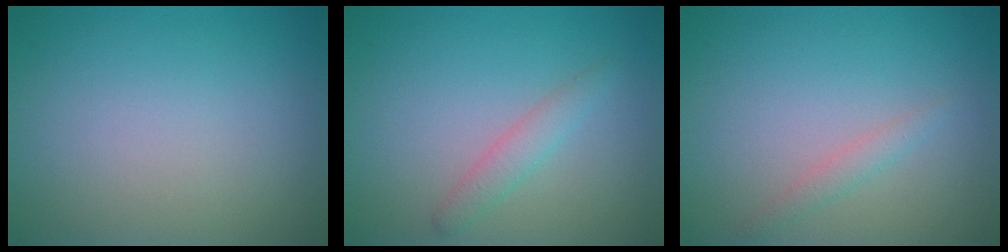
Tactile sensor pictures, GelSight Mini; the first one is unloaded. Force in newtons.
{"total": 1.7, "press": 1.7, "slide": 0.1}
{"total": 1.2, "press": 1.2, "slide": 0.0}